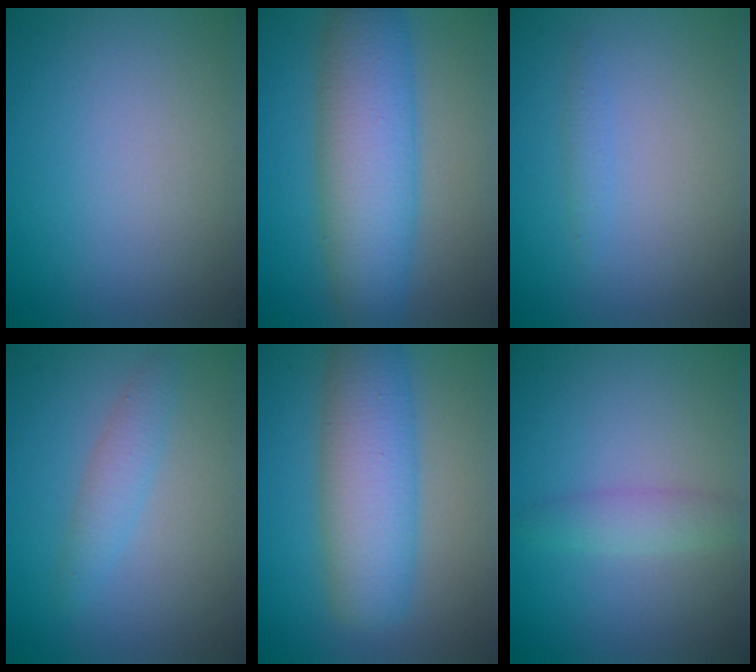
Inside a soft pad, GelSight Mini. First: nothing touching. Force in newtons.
{"total": 8.6, "press": 8.6, "slide": 0.1}
{"total": 0.9, "press": 0.9, "slide": 0.0}
{"total": 2.1, "press": 2.1, "slide": 0.0}
{"total": 7.6, "press": 7.6, "slide": 0.2}
{"total": 1.8, "press": 1.8, "slide": 0.0}